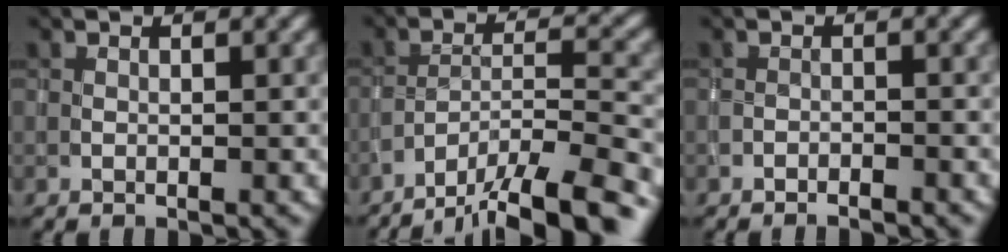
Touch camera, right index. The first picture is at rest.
{"total": 11.1, "force": [-9.0, 2.4, 6.0], "torque": [-0.087, -0.006, -0.136]}
{"total": 1.2, "force": [-1.2, 0.1, 0.1], "torque": [-0.002, -0.001, -0.021]}